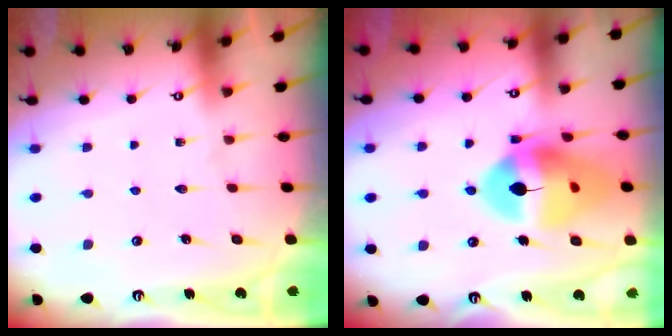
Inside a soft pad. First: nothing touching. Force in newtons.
{"total": 17.7, "press": 17.5, "slide": 2.3}